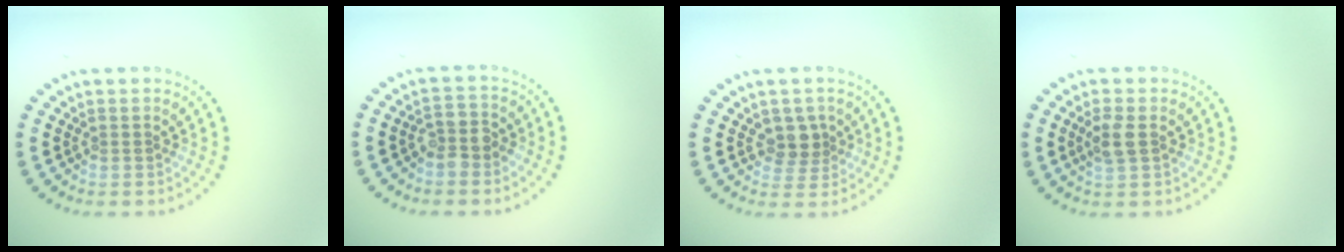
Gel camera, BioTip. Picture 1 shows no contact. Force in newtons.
{"total": 2.3, "press": 2.0, "slide": 1.1}
{"total": 2.3, "press": 1.9, "slide": 1.3}
{"total": 2.1, "press": 2.0, "slide": 0.5}